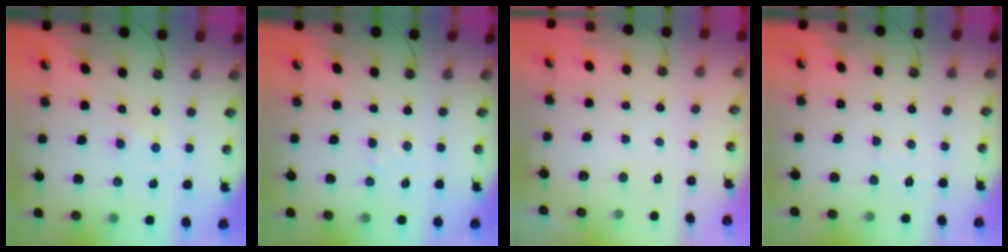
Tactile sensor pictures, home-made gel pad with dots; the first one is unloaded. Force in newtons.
{"total": 2.4, "press": 2.4, "slide": 0.4}
{"total": 0.0}
{"total": 3.8, "press": 3.8, "slide": 0.6}